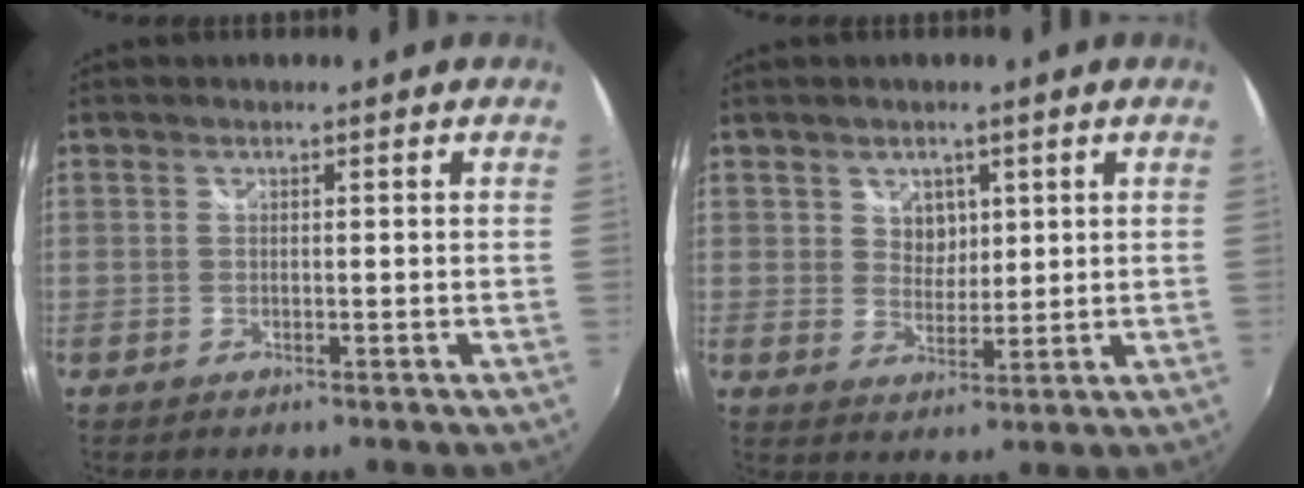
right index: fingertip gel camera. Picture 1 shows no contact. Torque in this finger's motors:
{"motor_torque": [0.19, 0.19, -0.02, 0.00]}